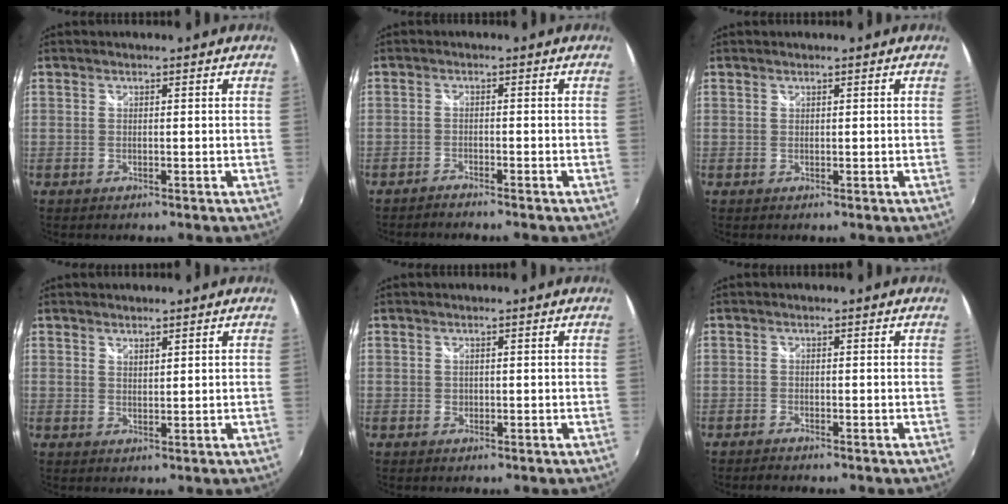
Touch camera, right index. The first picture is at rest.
{"total": 2.1, "force": [-2.0, 0.1, 0.6], "torque": [-0.028, -0.007, -0.038]}
{"total": 0.0}
{"total": 1.6, "force": [1.4, 0.6, 0.6], "torque": [-0.006, 0.000, 0.024]}
{"total": 1.2, "force": [0.1, 1.2, 0.4], "torque": [-0.003, 0.001, 0.001]}
{"total": 1.7, "force": [-1.6, 0.3, 0.6], "torque": [-0.021, -0.008, -0.032]}